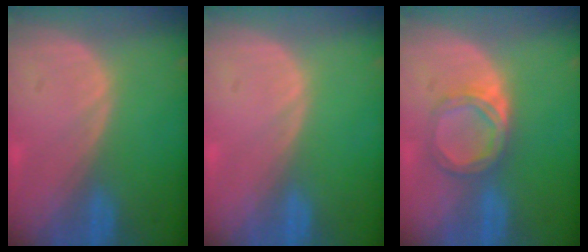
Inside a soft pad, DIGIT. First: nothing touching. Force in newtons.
{"total": 0.0}
{"total": 4.7, "press": 4.6, "slide": 0.4}